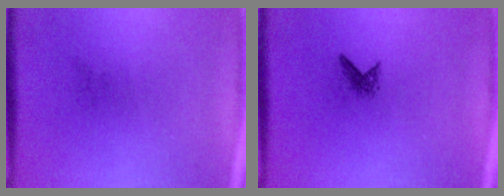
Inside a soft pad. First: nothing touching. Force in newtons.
{"total": 1.1}